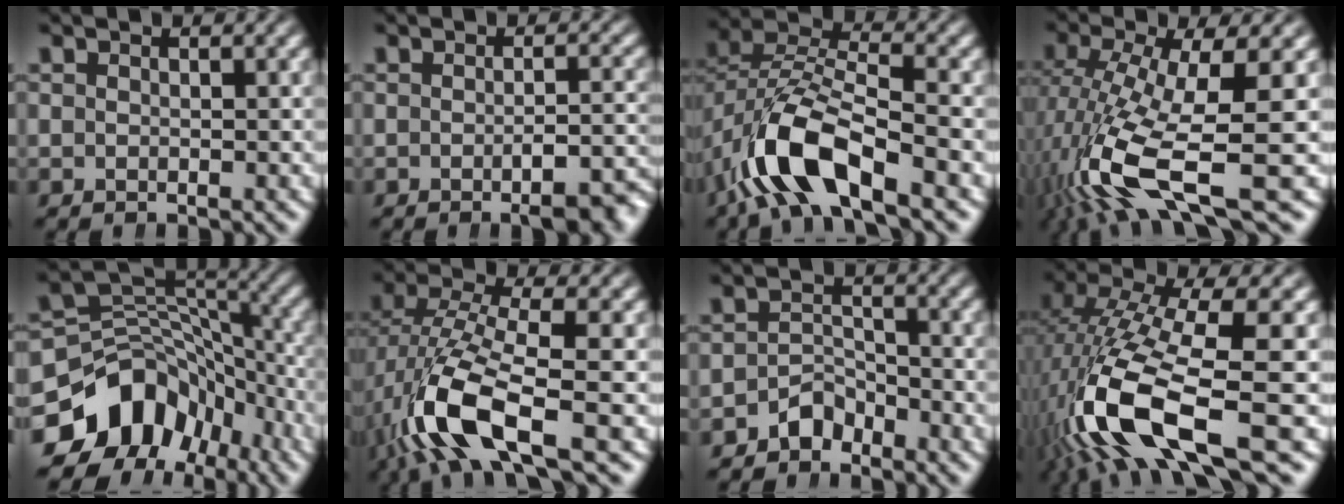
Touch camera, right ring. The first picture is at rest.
{"total": 4.9, "force": [-3.0, 1.3, 3.6], "torque": [-0.037, -0.003, -0.048]}
{"total": 8.2, "force": [-1.3, 5.4, 6.1], "torque": [-0.140, -0.018, -0.020]}
{"total": 8.9, "force": [-3.1, 3.1, 7.7], "torque": [-0.169, -0.048, -0.023]}
{"total": 13.3, "force": [-4.6, 10.2, 7.2], "torque": [-0.115, -0.025, -0.069]}
{"total": 8.3, "force": [-1.7, 4.0, 7.0], "torque": [-0.160, -0.030, -0.015]}
{"total": 3.2, "force": [-2.6, 1.8, 0.8], "torque": [-0.013, -0.011, -0.043]}
{"total": 10.9, "force": [-2.8, 5.3, 9.1], "torque": [-0.213, -0.049, -0.021]}